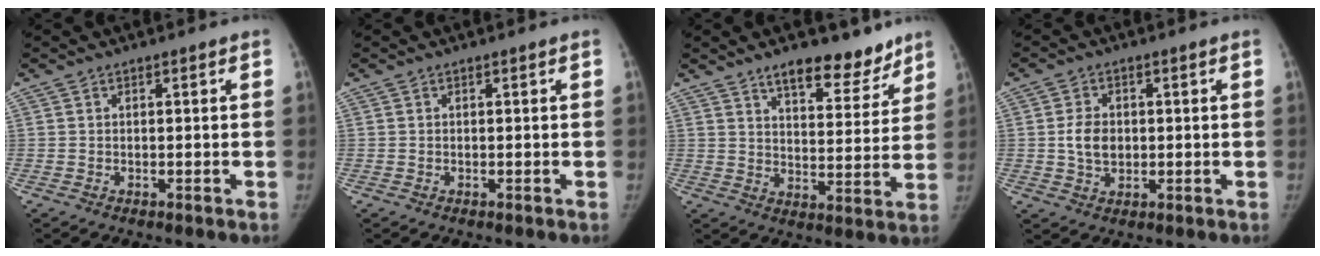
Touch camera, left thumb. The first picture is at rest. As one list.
[{"total": 0.0}, {"total": 12.4, "force": [9.4, 5.1, 6.3], "torque": [-0.047, -0.063, 0.142]}, {"total": 5.1, "force": [0.2, 3.8, 3.5], "torque": [-0.053, -0.001, 0.007]}]